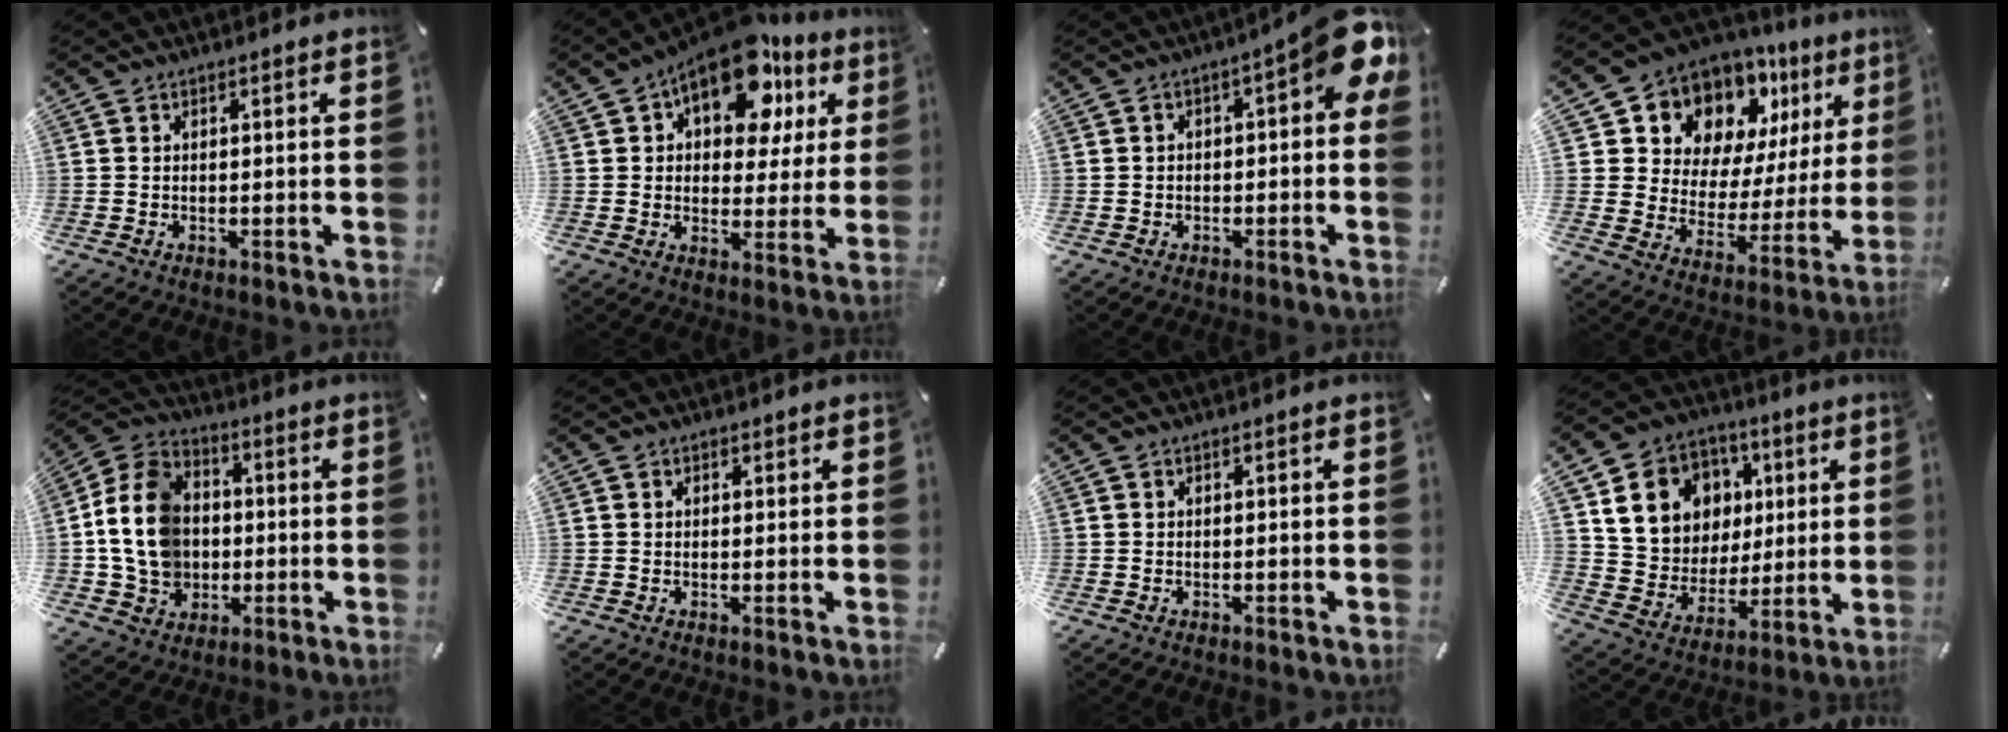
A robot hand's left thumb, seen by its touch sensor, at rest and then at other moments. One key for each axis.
{"total": 15.9, "fx": 9.1, "fy": 8.6, "fz": 9.9, "tx": -0.146, "ty": -0.040, "tz": 0.156}
{"total": 8.9, "fx": 2.0, "fy": 3.6, "fz": 7.9, "tx": -0.103, "ty": -0.019, "tz": 0.033}
{"total": 12.0, "fx": 9.9, "fy": 6.7, "fz": 1.3, "tx": -0.029, "ty": -0.107, "tz": 0.176}
{"total": 14.8, "fx": -0.5, "fy": 12.6, "fz": 7.7, "tx": -0.183, "ty": 0.016, "tz": -0.005}
{"total": 0.7, "fx": 0.5, "fy": 0.6, "fz": 0.0, "tx": 0.001, "ty": 0.003, "tz": 0.009}
{"total": 0.0}
{"total": 15.5, "fx": 5.5, "fy": 13.5, "fz": 5.2, "tx": -0.083, "ty": -0.017, "tz": 0.113}